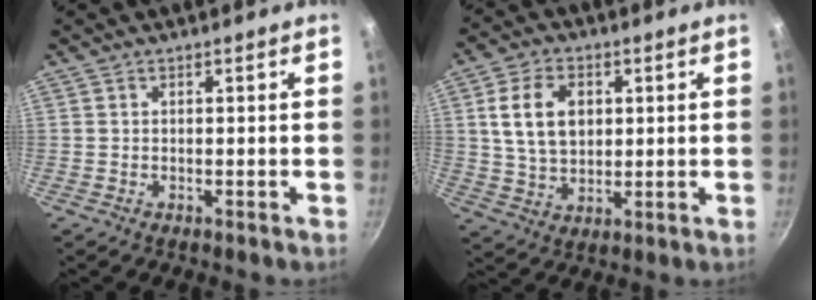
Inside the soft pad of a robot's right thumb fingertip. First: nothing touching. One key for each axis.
{"total": 10.9, "fx": 2.5, "fy": 7.6, "fz": 7.5, "tx": -0.120, "ty": -0.004, "tz": 0.047}